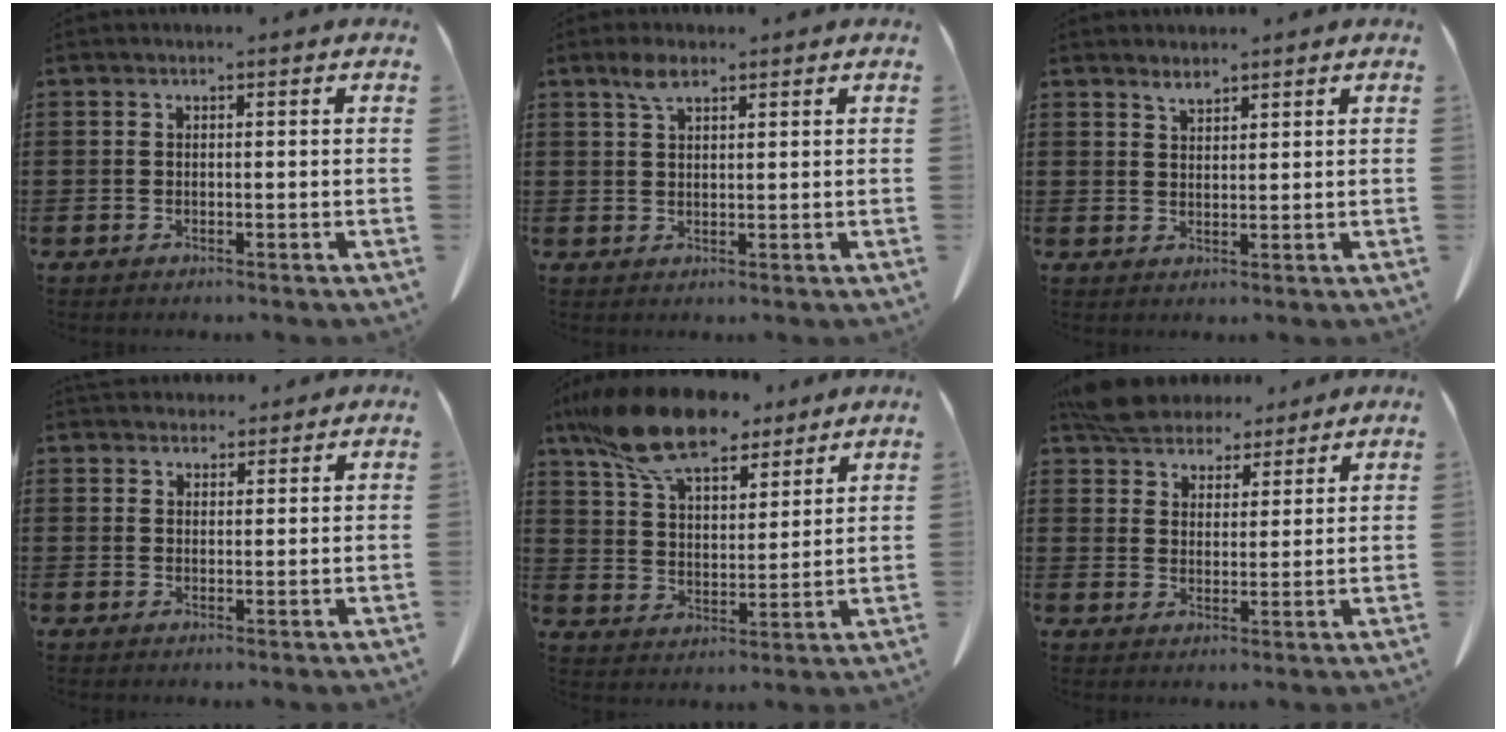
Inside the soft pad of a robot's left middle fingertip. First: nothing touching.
{"total": 3.1, "force": [1.9, 1.2, 2.2], "torque": [-0.048, 0.006, 0.034]}
{"total": 1.8, "force": [1.7, 0.3, 0.6], "torque": [-0.015, 0.000, 0.032]}
{"total": 3.0, "force": [2.9, 0.8, 0.0], "torque": [0.002, -0.009, 0.055]}
{"total": 13.6, "force": [10.8, 4.3, 7.0], "torque": [-0.172, -0.028, 0.202]}
{"total": 6.3, "force": [5.8, 2.1, 0.9], "torque": [-0.043, -0.008, 0.111]}